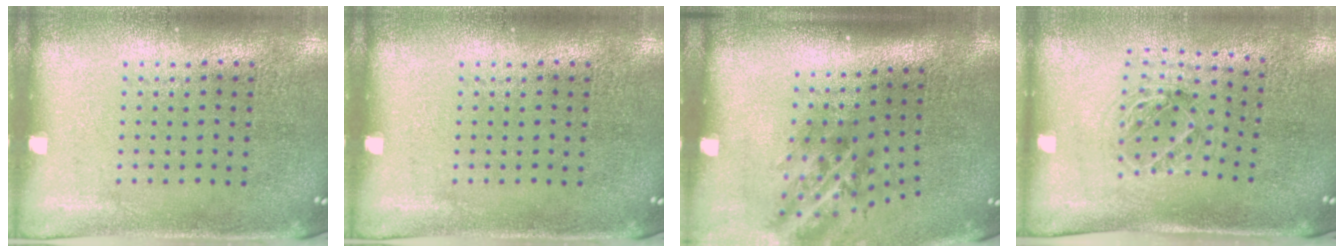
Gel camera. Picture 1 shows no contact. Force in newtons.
{"total": 0.0}
{"total": 1.9, "press": 1.1, "slide": 1.5}
{"total": 1.1, "press": 1.1, "slide": 0.3}